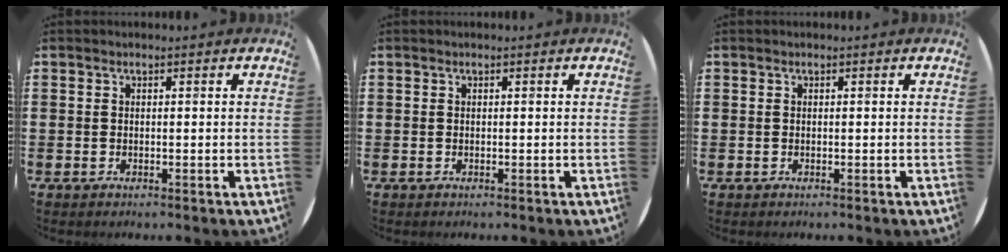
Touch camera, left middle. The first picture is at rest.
{"total": 0.0}
{"total": 0.0}